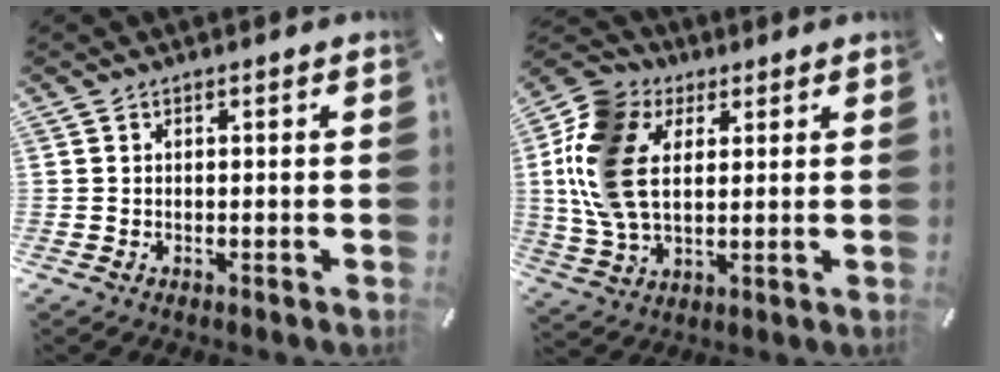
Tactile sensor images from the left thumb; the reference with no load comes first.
{"total": 14.1, "force": [3.0, 10.2, 9.3], "torque": [-0.245, 0.000, 0.051]}